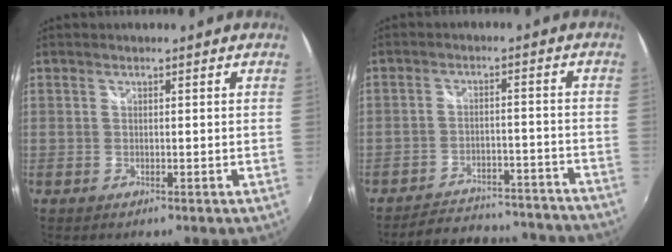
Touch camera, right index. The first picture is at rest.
{"total": 19.2, "force": [-17.7, 5.2, 5.0], "torque": [-0.105, 0.029, -0.212]}